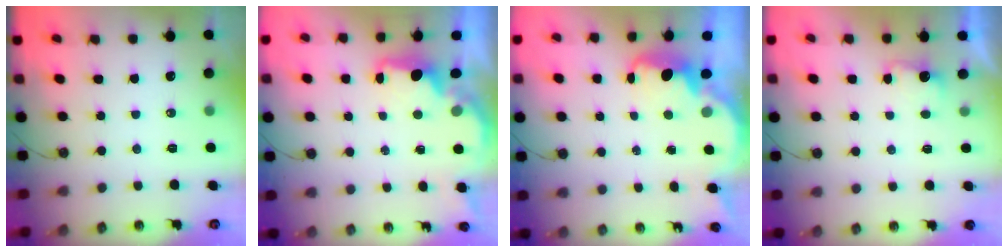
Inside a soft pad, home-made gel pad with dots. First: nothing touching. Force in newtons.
{"total": 1.9, "press": 1.8, "slide": 0.7}
{"total": 2.8, "press": 2.8, "slide": 0.4}
{"total": 2.6, "press": 2.4, "slide": 1.0}